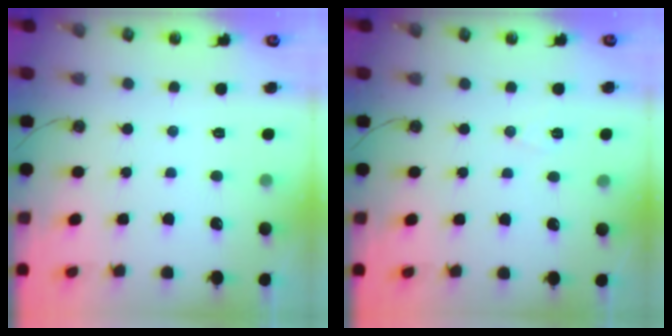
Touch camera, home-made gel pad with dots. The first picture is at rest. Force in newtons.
{"total": 5.3, "press": 4.1, "slide": 3.3}